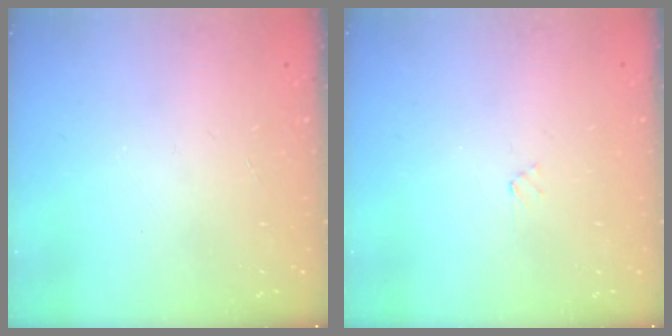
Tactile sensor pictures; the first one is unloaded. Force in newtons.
{"total": 2.4, "press": 2.3, "slide": 0.4}